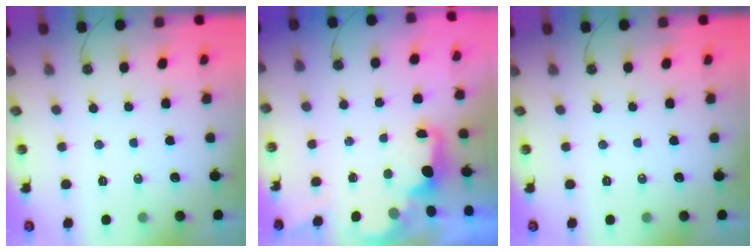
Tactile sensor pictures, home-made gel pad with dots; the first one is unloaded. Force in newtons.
{"total": 2.0, "press": 1.9, "slide": 0.8}
{"total": 0.0}